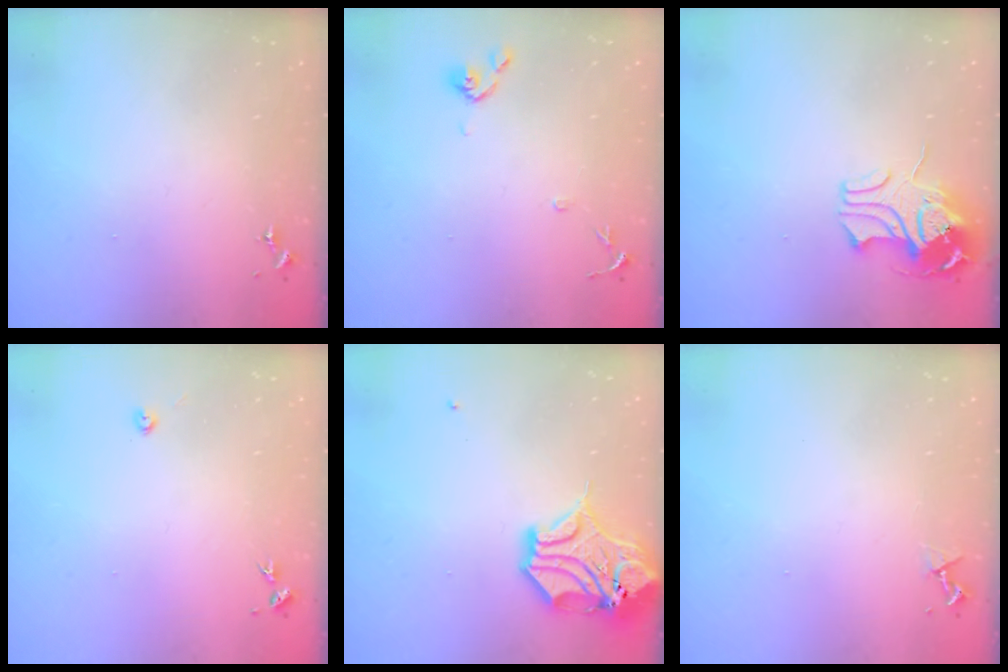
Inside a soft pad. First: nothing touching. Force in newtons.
{"total": 8.6, "press": 8.6, "slide": 0.7}
{"total": 10.9, "press": 10.9, "slide": 1.1}
{"total": 2.2, "press": 2.2, "slide": 0.3}
{"total": 14.3, "press": 14.1, "slide": 2.1}
{"total": 3.8, "press": 3.7, "slide": 0.6}